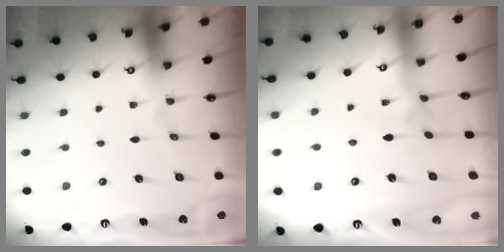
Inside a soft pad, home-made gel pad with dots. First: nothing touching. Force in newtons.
{"total": 3.3, "press": 3.3, "slide": 0.7}